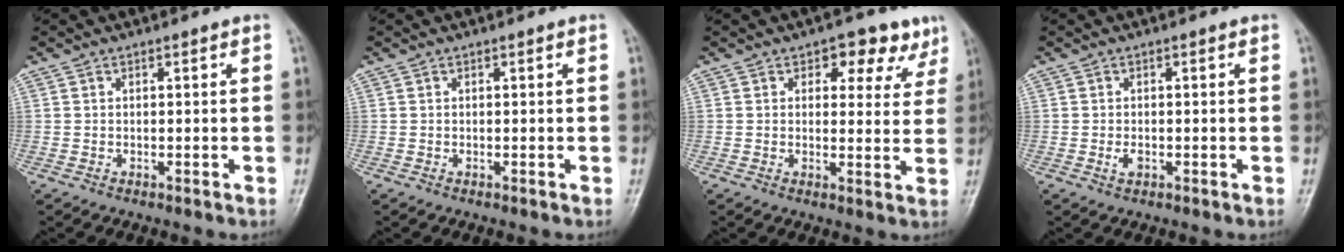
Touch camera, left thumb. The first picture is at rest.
{"total": 0.0}
{"total": 8.1, "force": [4.8, 5.0, 4.2], "torque": [-0.007, -0.018, 0.051]}
{"total": 1.4, "force": [-0.3, 0.9, 1.1], "torque": [-0.018, -0.001, -0.005]}